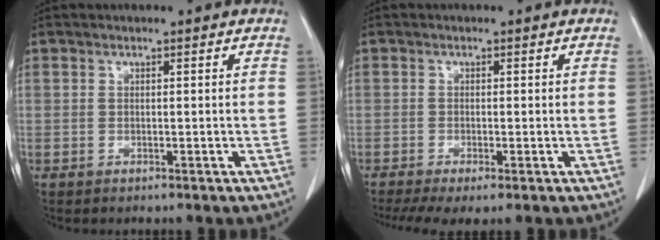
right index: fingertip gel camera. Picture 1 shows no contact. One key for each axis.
{"total": 5.8, "fx": -3.9, "fy": 1.2, "fz": 4.1, "tx": -0.068, "ty": -0.015, "tz": -0.066}